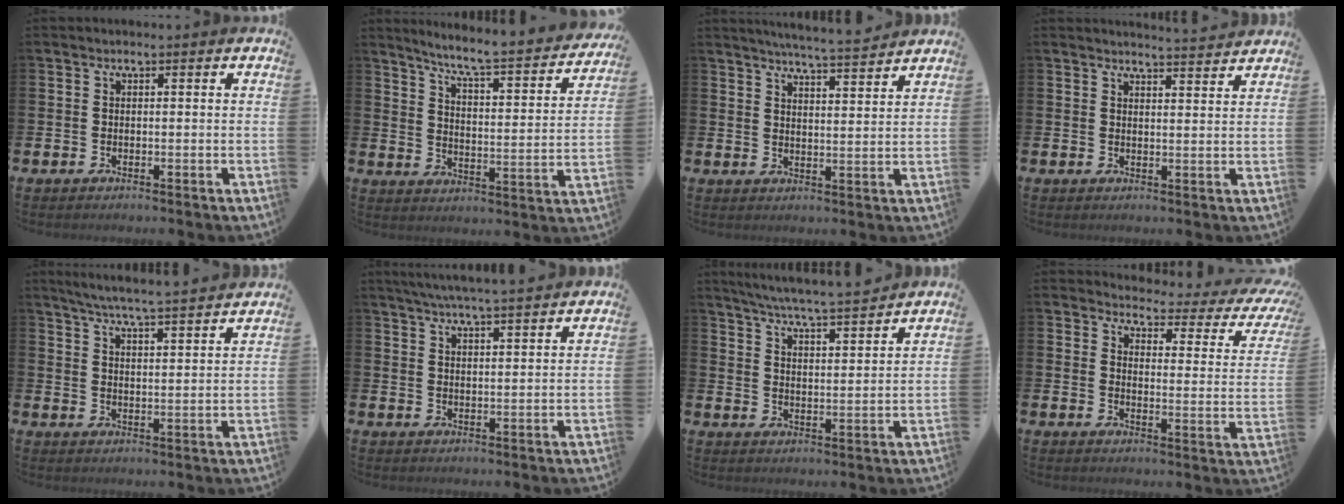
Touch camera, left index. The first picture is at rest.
{"total": 6.4, "force": [5.8, 0.2, 2.7], "torque": [-0.076, -0.052, 0.091]}
{"total": 5.3, "force": [5.2, -0.7, 0.8], "torque": [-0.029, -0.033, 0.091]}
{"total": 3.3, "force": [3.3, -0.3, -0.1], "torque": [0.004, -0.025, 0.057]}
{"total": 5.7, "force": [5.4, -0.6, 1.4], "torque": [-0.050, -0.036, 0.095]}
{"total": 5.3, "force": [5.1, -0.5, 1.4], "torque": [-0.039, -0.021, 0.091]}
{"total": 6.1, "force": [5.9, -0.3, 1.4], "torque": [-0.045, -0.045, 0.102]}
{"total": 3.1, "force": [2.7, 1.1, 0.9], "torque": [-0.026, -0.033, 0.035]}